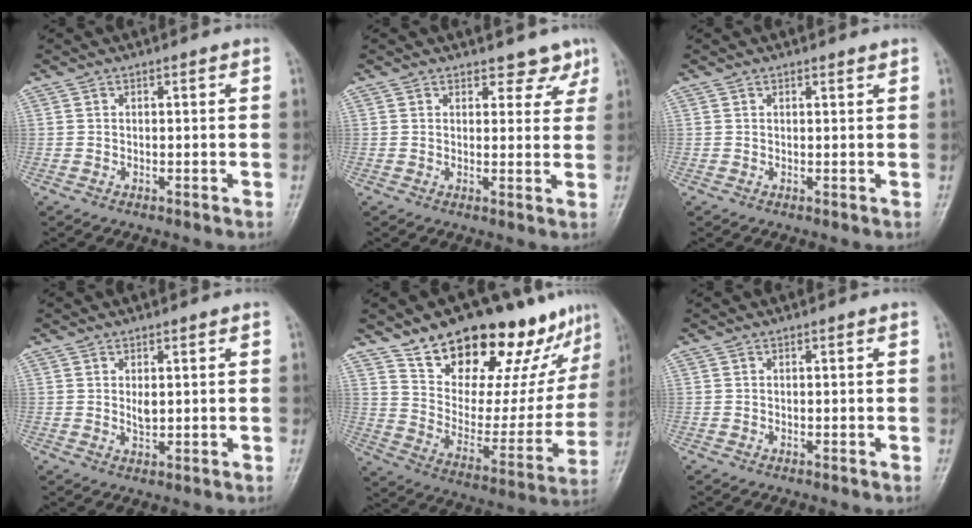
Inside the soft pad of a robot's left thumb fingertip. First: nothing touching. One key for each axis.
{"total": 4.1, "fx": 3.3, "fy": 2.3, "fz": 0.9, "tx": 0.020, "ty": -0.022, "tz": 0.034}
{"total": 0.7, "fx": 0.6, "fy": 0.2, "fz": 0.2, "tx": -0.006, "ty": -0.006, "tz": 0.010}
{"total": 1.9, "fx": 0.6, "fy": 1.0, "fz": 1.6, "tx": -0.024, "ty": -0.007, "tz": 0.012}
{"total": 24.8, "fx": 18.3, "fy": 10.1, "fz": 13.2, "tx": -0.144, "ty": -0.088, "tz": 0.278}
{"total": 0.0}